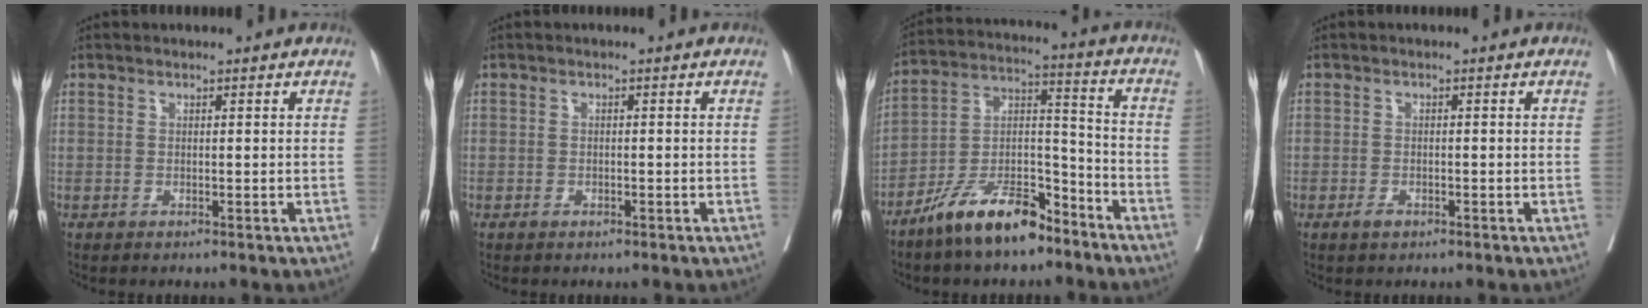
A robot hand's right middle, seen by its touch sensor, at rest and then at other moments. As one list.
[{"total": 0.6, "force": [-0.4, 0.4, 0.2], "torque": [-0.003, 0.002, -0.008]}, {"total": 13.0, "force": [-9.9, 4.0, 7.4], "torque": [-0.135, 0.013, -0.183]}, {"total": 1.3, "force": [-0.9, 0.7, 0.7], "torque": [-0.011, 0.002, -0.011]}]